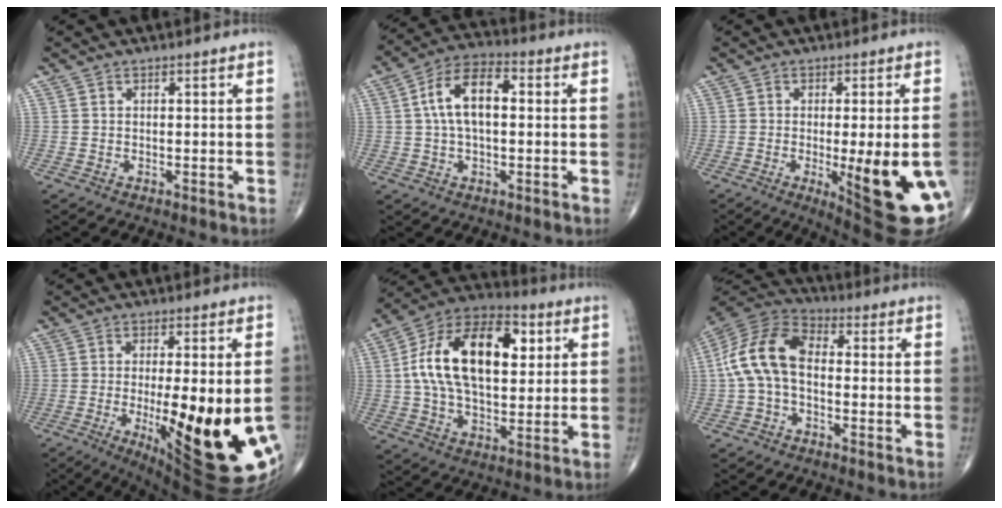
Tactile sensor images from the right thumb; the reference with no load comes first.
{"total": 10.6, "force": [1.2, 5.6, 9.0], "torque": [-0.162, 0.028, 0.015]}
{"total": 18.9, "force": [-4.8, 5.0, 17.6], "torque": [-0.176, -0.018, -0.041]}
{"total": 25.1, "force": [-6.1, 7.1, 23.3], "torque": [-0.271, -0.030, -0.062]}
{"total": 21.8, "force": [4.4, 12.2, 17.5], "torque": [-0.284, 0.014, 0.065]}
{"total": 12.3, "force": [-0.5, 7.5, 9.8], "torque": [-0.191, 0.036, -0.022]}